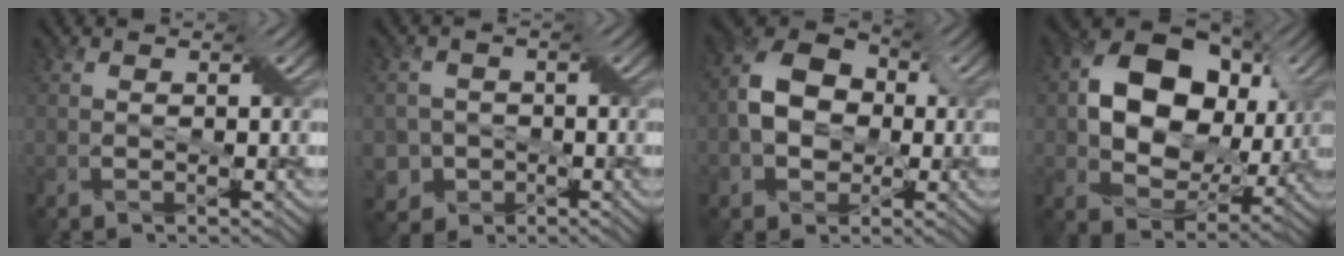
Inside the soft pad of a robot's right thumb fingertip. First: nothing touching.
{"total": 5.0, "force": [-1.8, 4.5, 0.8], "torque": [-0.024, -0.006, -0.049]}
{"total": 8.6, "force": [-0.5, 6.7, 5.4], "torque": [-0.121, 0.005, -0.022]}
{"total": 13.9, "force": [2.6, 10.1, 9.1], "torque": [-0.160, 0.005, 0.042]}